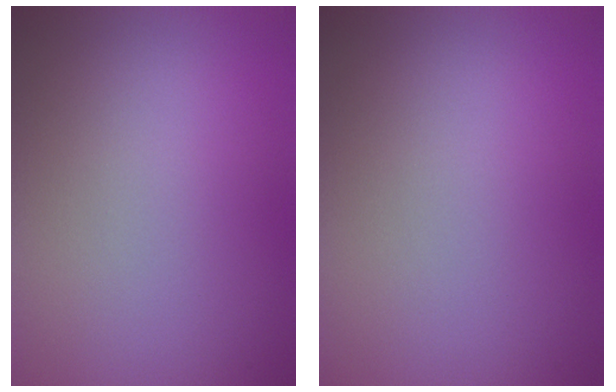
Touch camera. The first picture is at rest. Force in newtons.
{"total": 0.0}